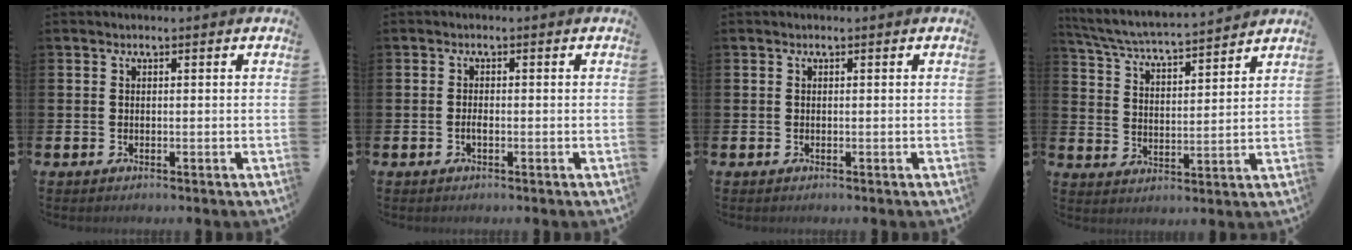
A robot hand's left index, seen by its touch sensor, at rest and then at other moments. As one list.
[{"total": 0.9, "force": [-0.4, 0.3, 0.8], "torque": [-0.011, -0.003, -0.008]}, {"total": 0.0}, {"total": 5.1, "force": [4.9, 0.1, 1.2], "torque": [-0.050, -0.041, 0.081]}]